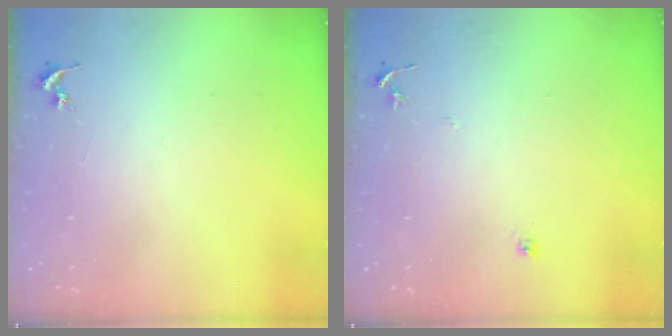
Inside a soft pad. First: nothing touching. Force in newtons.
{"total": 4.6, "press": 4.6, "slide": 0.5}